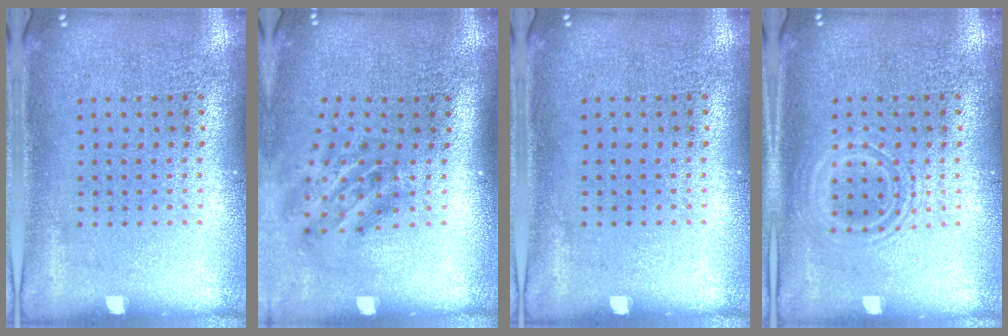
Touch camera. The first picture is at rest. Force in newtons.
{"total": 1.9, "press": 1.2, "slide": 1.5}
{"total": 0.0}
{"total": 1.1, "press": 1.1, "slide": 0.3}